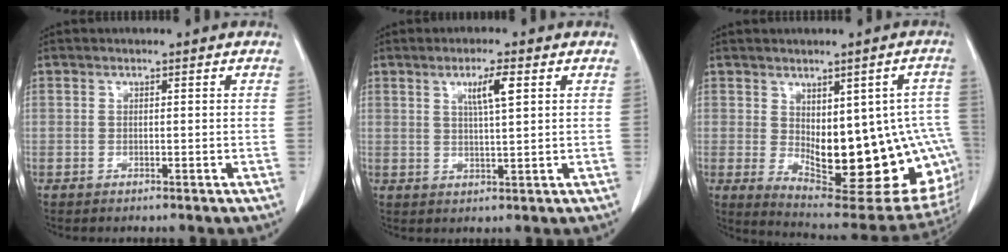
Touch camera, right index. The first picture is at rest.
{"total": 4.4, "force": [1.8, 0.2, 4.0], "torque": [-0.068, -0.002, 0.031]}
{"total": 22.2, "force": [-2.9, 8.8, 20.1], "torque": [-0.195, 0.001, -0.010]}